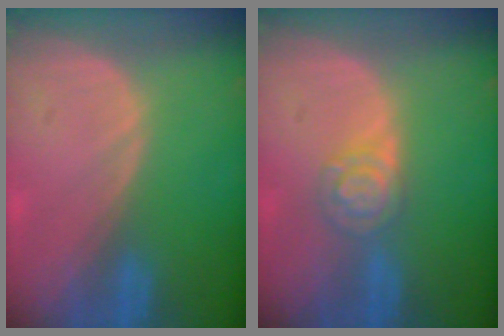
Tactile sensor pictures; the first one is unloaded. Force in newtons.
{"total": 4.3, "press": 4.3, "slide": 0.0}